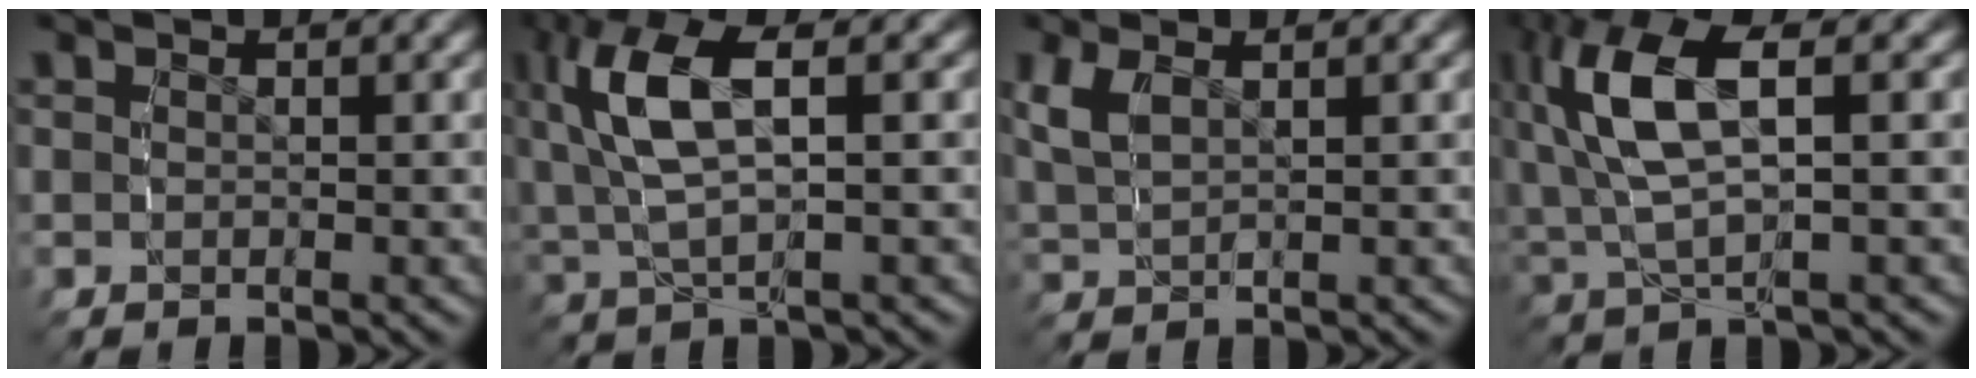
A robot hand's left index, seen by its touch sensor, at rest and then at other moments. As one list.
[{"total": 6.1, "force": [1.3, 2.8, 5.3], "torque": [-0.137, -0.003, 0.031]}, {"total": 2.1, "force": [1.0, 1.0, 1.5], "torque": [-0.051, -0.002, 0.029]}, {"total": 6.8, "force": [1.3, 3.1, 5.9], "torque": [-0.149, -0.007, 0.032]}]